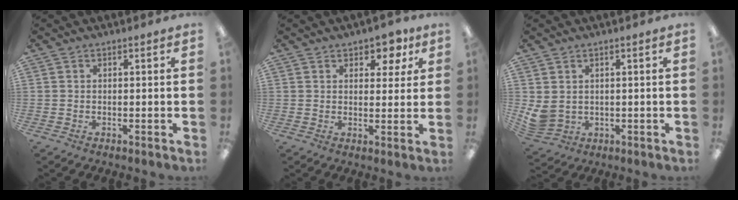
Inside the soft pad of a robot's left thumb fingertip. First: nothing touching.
{"total": 5.6, "force": [3.6, 3.3, 2.6], "torque": [-0.016, -0.017, 0.057]}
{"total": 4.3, "force": [1.7, 3.4, 1.9], "torque": [-0.053, -0.010, 0.034]}